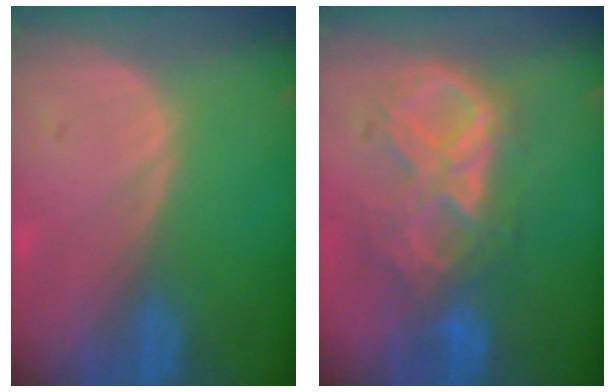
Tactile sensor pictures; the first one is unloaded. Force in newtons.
{"total": 9.6, "press": 8.2, "slide": 5.0}